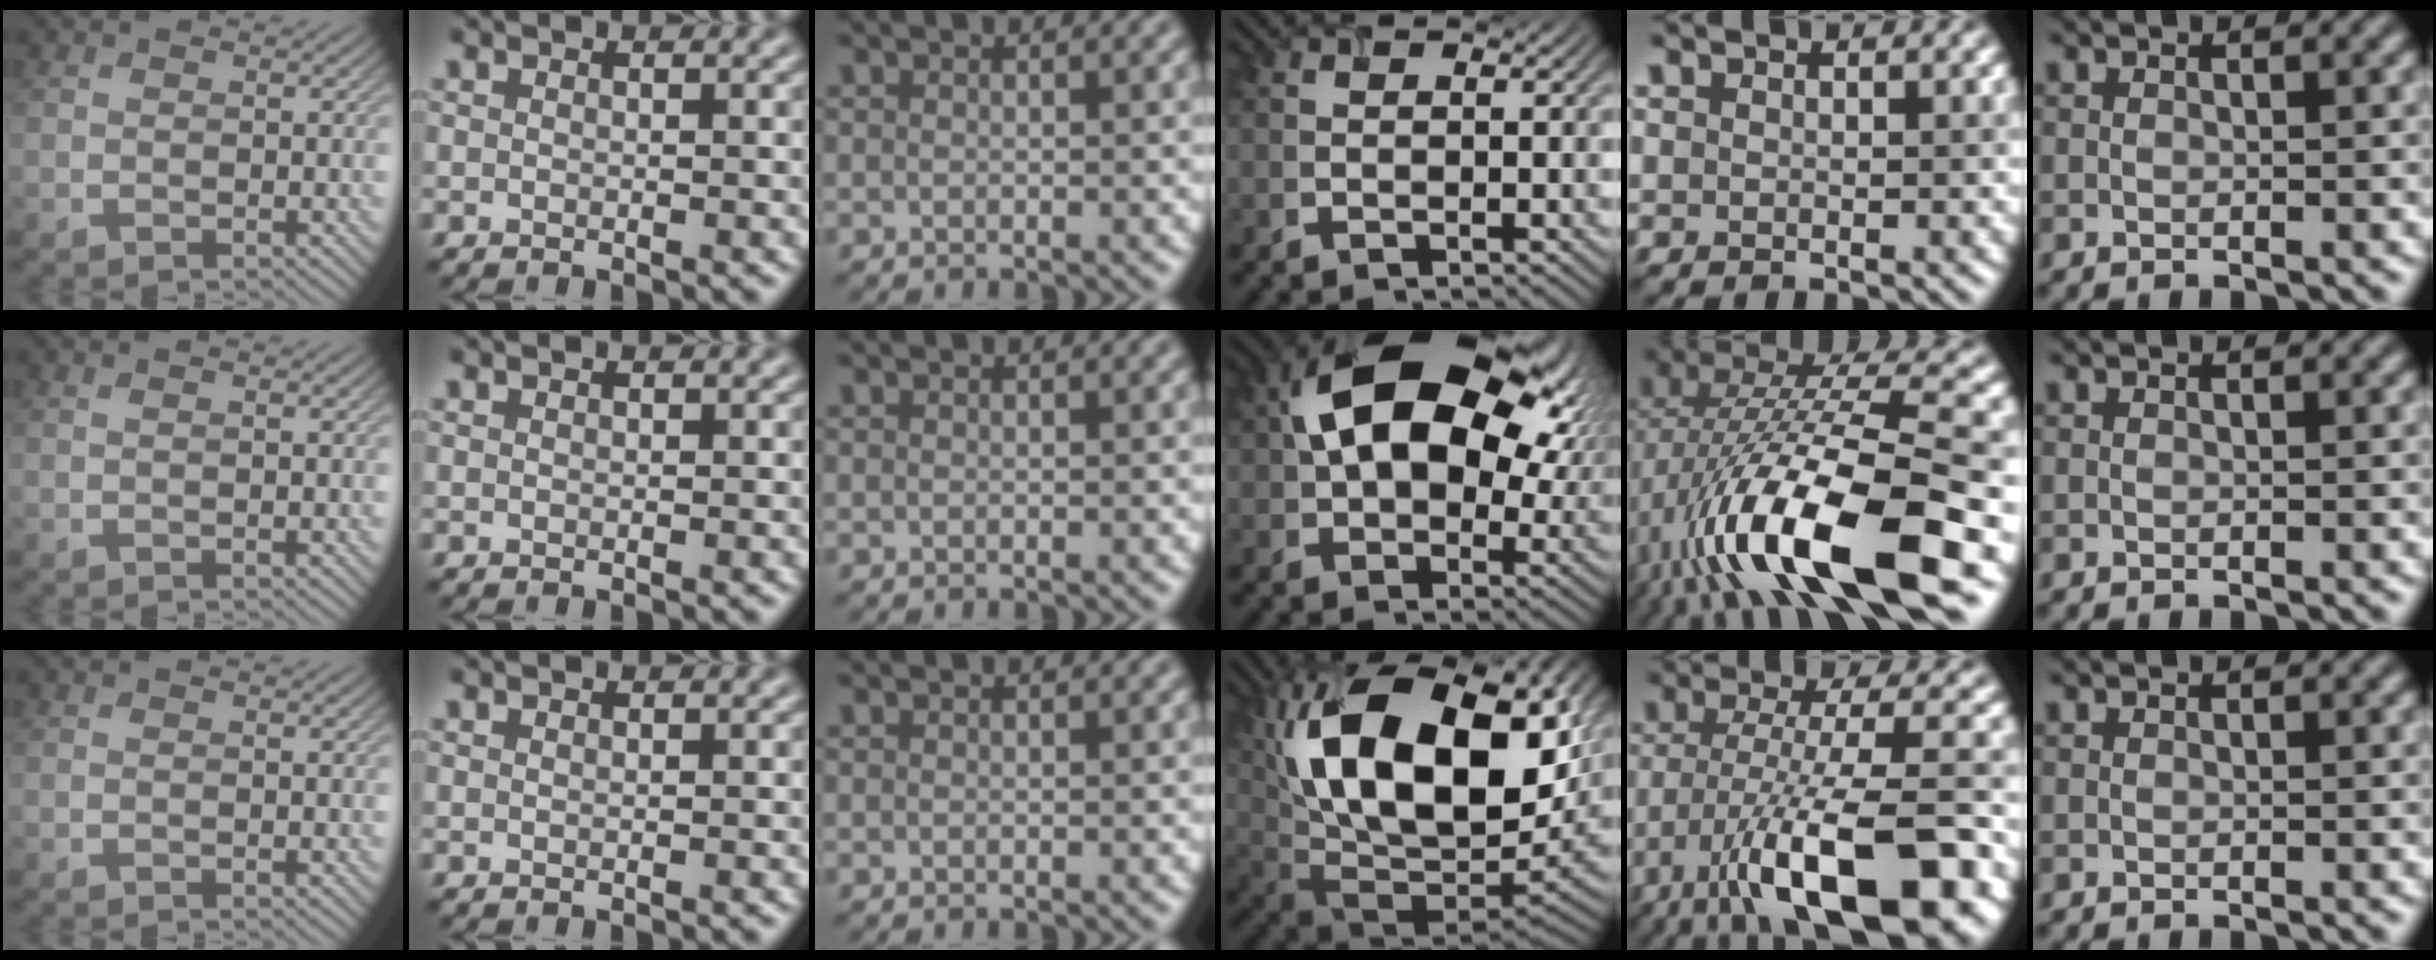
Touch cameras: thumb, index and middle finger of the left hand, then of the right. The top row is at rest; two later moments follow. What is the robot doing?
{"motion": "extract", "object": "airpods case & airpods"}